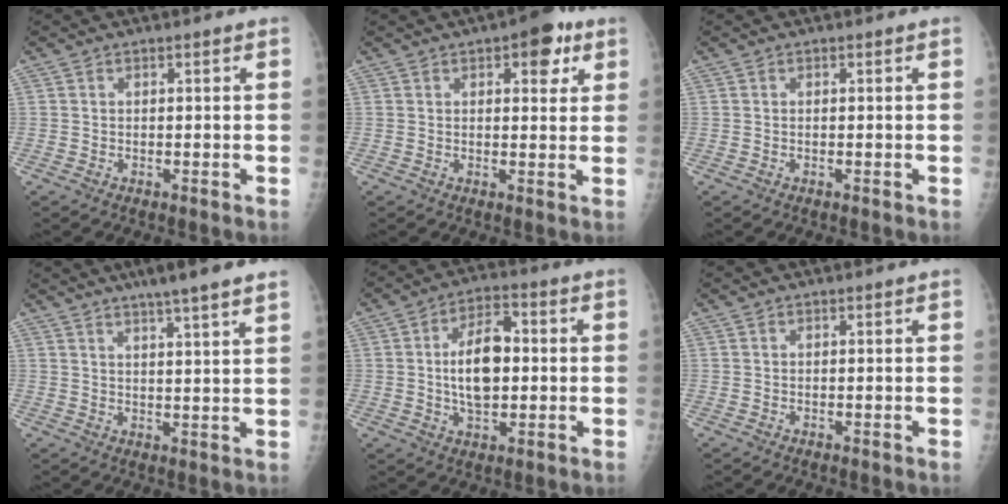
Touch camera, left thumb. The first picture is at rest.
{"total": 6.9, "force": [3.4, 3.2, 5.1], "torque": [-0.033, -0.006, 0.036]}
{"total": 0.0}
{"total": 10.0, "force": [7.3, 0.5, 6.7], "torque": [-0.093, -0.012, 0.097]}
{"total": 10.9, "force": [0.1, 6.1, 9.0], "torque": [-0.135, 0.011, 0.002]}
{"total": 0.0}